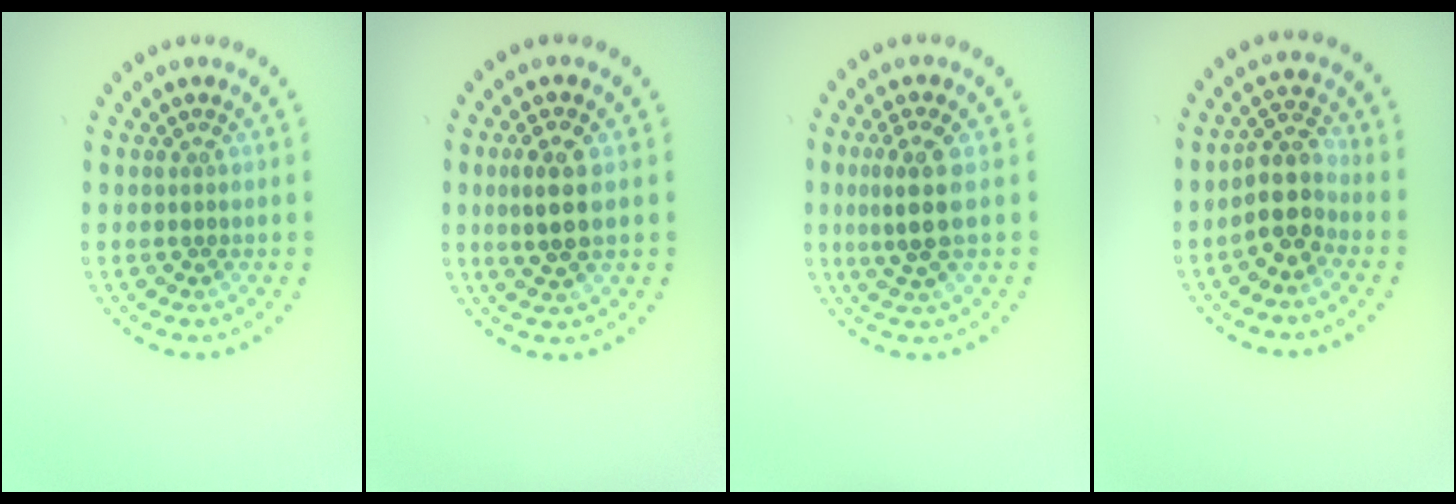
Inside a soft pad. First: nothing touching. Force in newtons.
{"total": 3.1, "press": 3.1, "slide": 0.7}
{"total": 3.3, "press": 2.9, "slide": 1.6}
{"total": 3.5, "press": 3.0, "slide": 1.7}